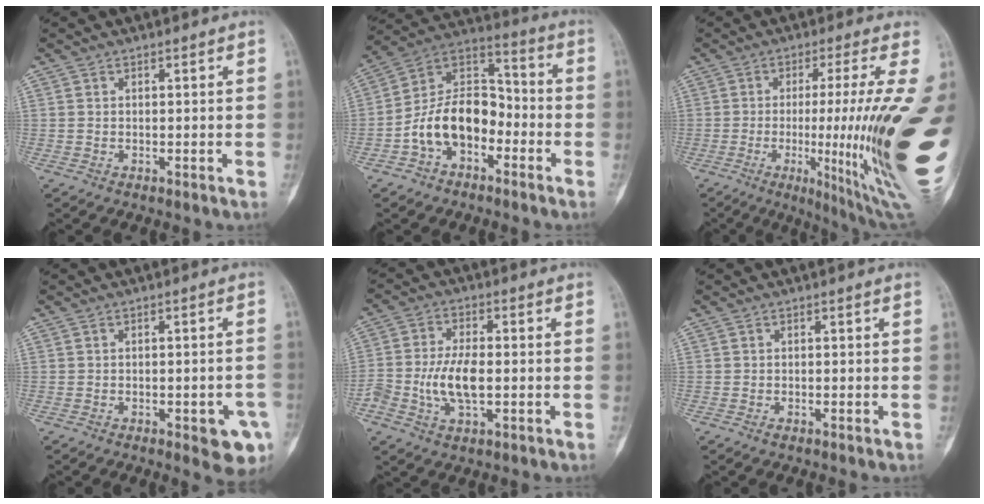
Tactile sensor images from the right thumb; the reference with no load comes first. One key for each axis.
{"total": 14.1, "fx": -4.9, "fy": 9.4, "fz": 9.4, "tx": -0.143, "ty": 0.069, "tz": -0.099}
{"total": 23.3, "fx": -1.4, "fy": 1.8, "fz": 23.2, "tx": -0.268, "ty": -0.016, "tz": -0.008}
{"total": 6.9, "fx": -2.8, "fy": 2.6, "fz": 5.8, "tx": -0.056, "ty": 0.010, "tz": -0.026}
{"total": 8.8, "fx": -1.5, "fy": 4.3, "fz": 7.6, "tx": -0.156, "ty": 0.011, "tz": -0.028}
{"total": 0.6, "fx": -0.4, "fy": 0.4, "fz": 0.3, "tx": -0.007, "ty": 0.000, "tz": -0.009}